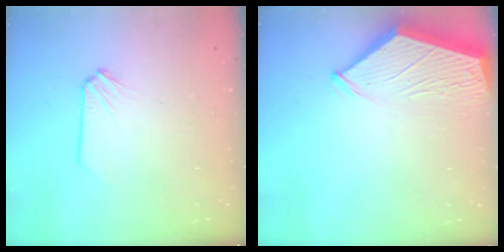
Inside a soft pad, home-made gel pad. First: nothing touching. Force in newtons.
{"total": 3.8, "press": 3.8, "slide": 0.6}